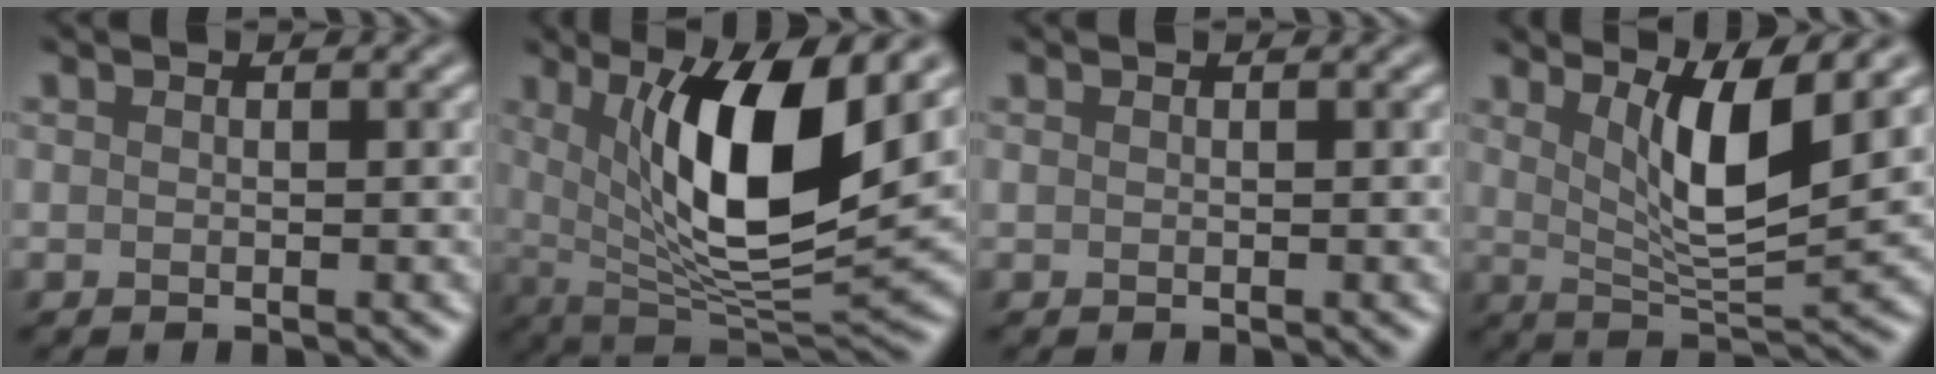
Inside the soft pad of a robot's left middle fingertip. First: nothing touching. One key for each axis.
{"total": 10.8, "fx": 2.8, "fy": 3.2, "fz": 10.0, "tx": -0.155, "ty": -0.017, "tz": 0.055}
{"total": 0.0}
{"total": 6.5, "fx": 2.5, "fy": 1.5, "fz": 5.8, "tx": -0.100, "ty": -0.010, "tz": 0.047}